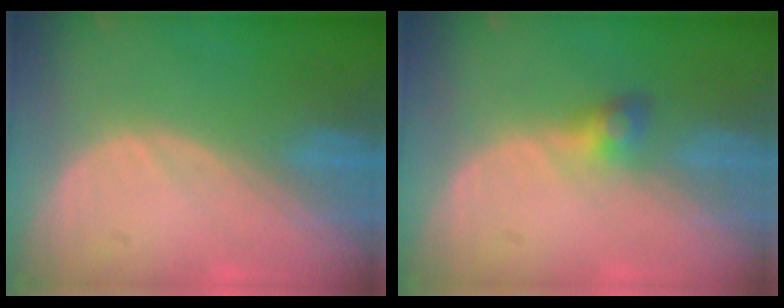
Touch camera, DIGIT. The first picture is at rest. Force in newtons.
{"total": 2.5, "press": 2.5, "slide": 0.2}